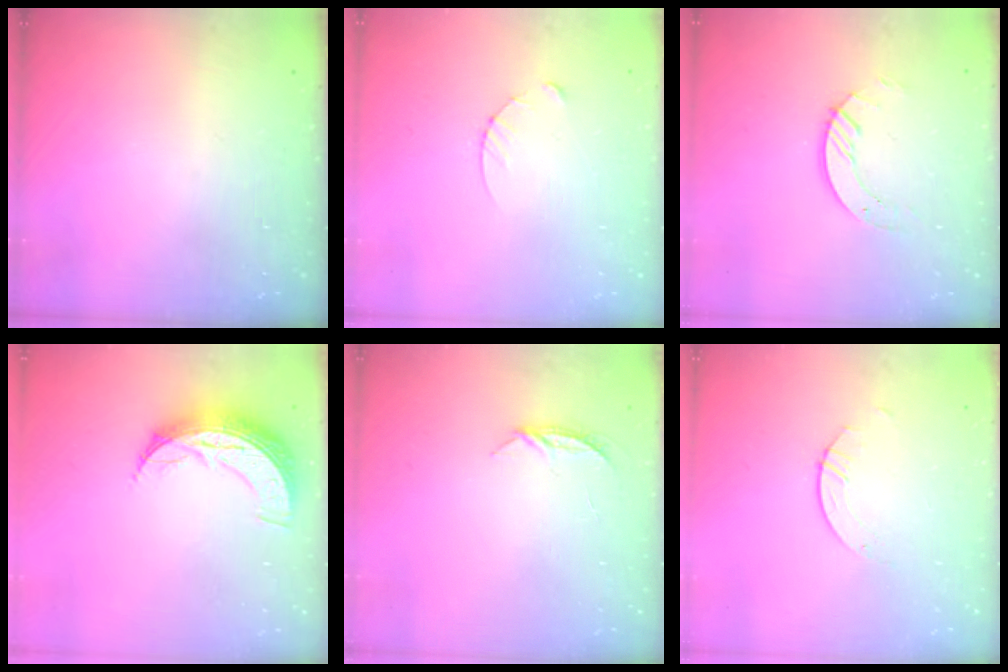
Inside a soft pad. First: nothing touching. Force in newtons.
{"total": 3.3, "press": 3.3, "slide": 0.4}
{"total": 5.2, "press": 5.2, "slide": 0.3}
{"total": 10.1, "press": 10.1, "slide": 0.7}
{"total": 4.0, "press": 4.0, "slide": 0.5}
{"total": 2.1, "press": 2.1, "slide": 0.1}